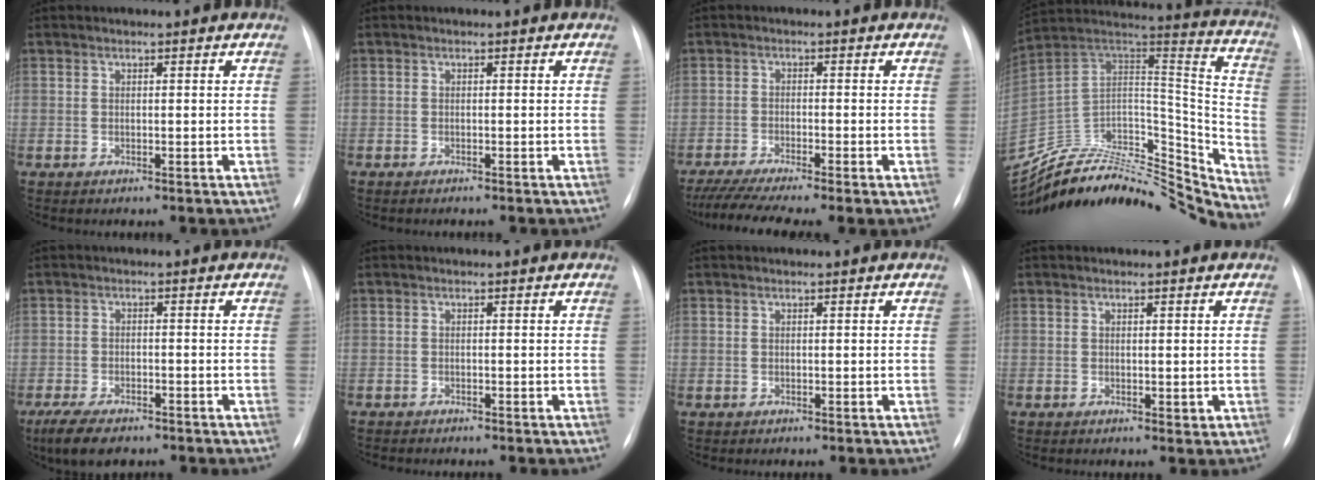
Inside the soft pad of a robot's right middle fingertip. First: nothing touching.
{"total": 0.9, "force": [-0.8, 0.0, 0.5], "torque": [-0.009, -0.004, -0.010]}
{"total": 9.2, "force": [-7.3, 0.1, 5.6], "torque": [-0.094, -0.016, -0.119]}
{"total": 30.3, "force": [-28.3, 5.6, 9.0], "torque": [-0.126, 0.019, -0.430]}
{"total": 7.1, "force": [-5.2, 2.5, 4.1], "torque": [-0.076, -0.012, -0.082]}
{"total": 1.6, "force": [-1.5, 0.3, 0.5], "torque": [-0.008, -0.004, -0.020]}
{"total": 0.0}
{"total": 0.9, "force": [0.1, 0.6, 0.6], "torque": [-0.006, -0.002, 0.004]}